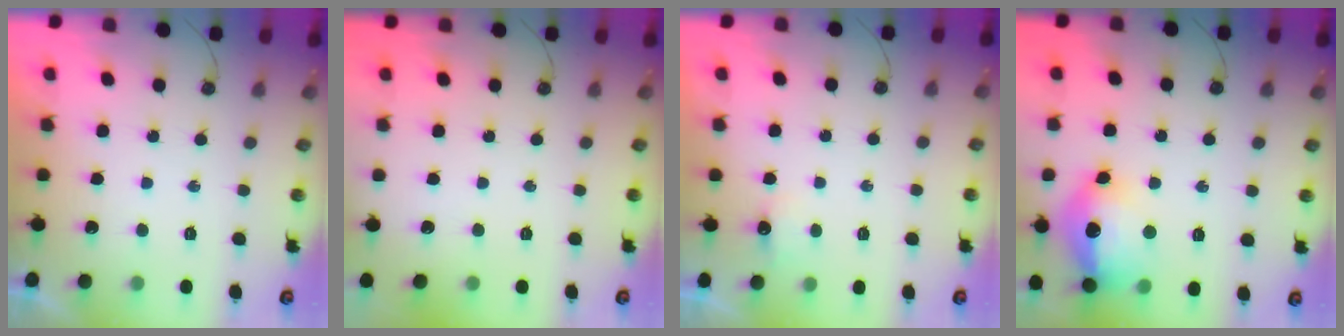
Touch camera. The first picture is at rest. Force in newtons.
{"total": 0.0}
{"total": 2.7, "press": 2.6, "slide": 0.4}
{"total": 17.5, "press": 17.4, "slide": 1.5}